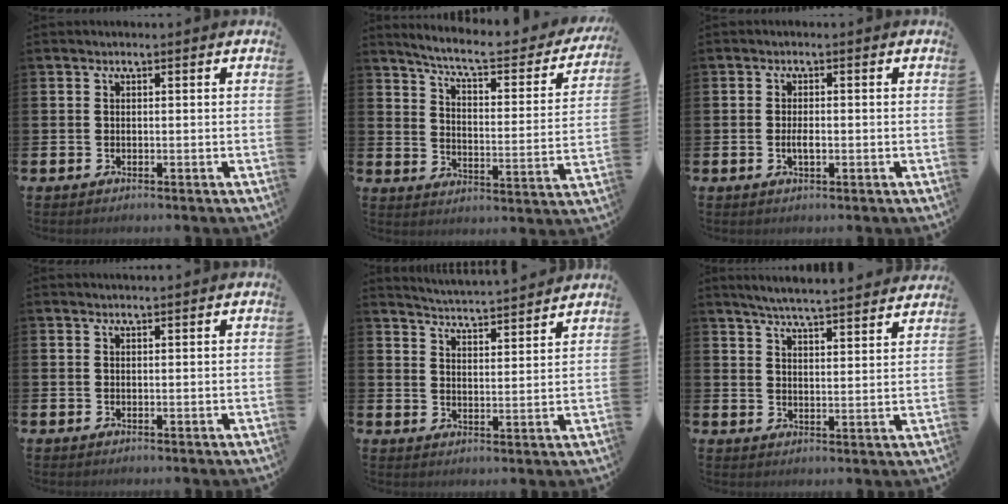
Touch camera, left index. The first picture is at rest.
{"total": 6.8, "force": [6.0, 1.2, 2.9], "torque": [-0.079, -0.044, 0.095]}
{"total": 1.9, "force": [-0.3, 0.8, 1.7], "torque": [-0.026, -0.001, -0.008]}
{"total": 0.7, "force": [0.7, -0.1, 0.1], "torque": [0.001, -0.001, 0.013]}
{"total": 4.6, "force": [4.5, -0.4, 0.1], "torque": [-0.020, -0.039, 0.078]}
{"total": 5.8, "force": [5.7, -0.2, 1.1], "torque": [-0.034, -0.039, 0.099]}